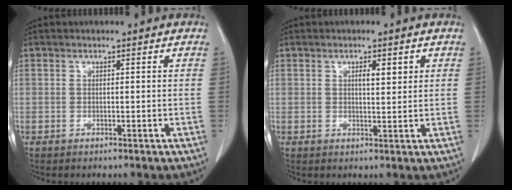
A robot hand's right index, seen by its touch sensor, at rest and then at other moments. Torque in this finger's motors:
{"motor_torque": [0.05, 0.03, 0.00, 0.03]}